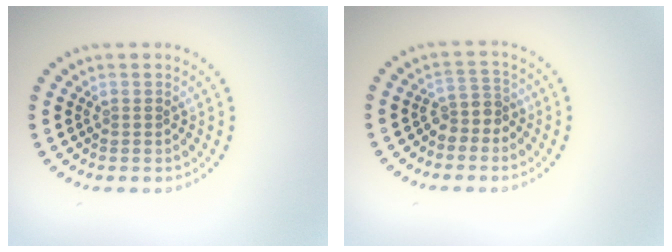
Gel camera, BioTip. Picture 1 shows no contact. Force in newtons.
{"total": 2.3, "press": 1.7, "slide": 1.5}